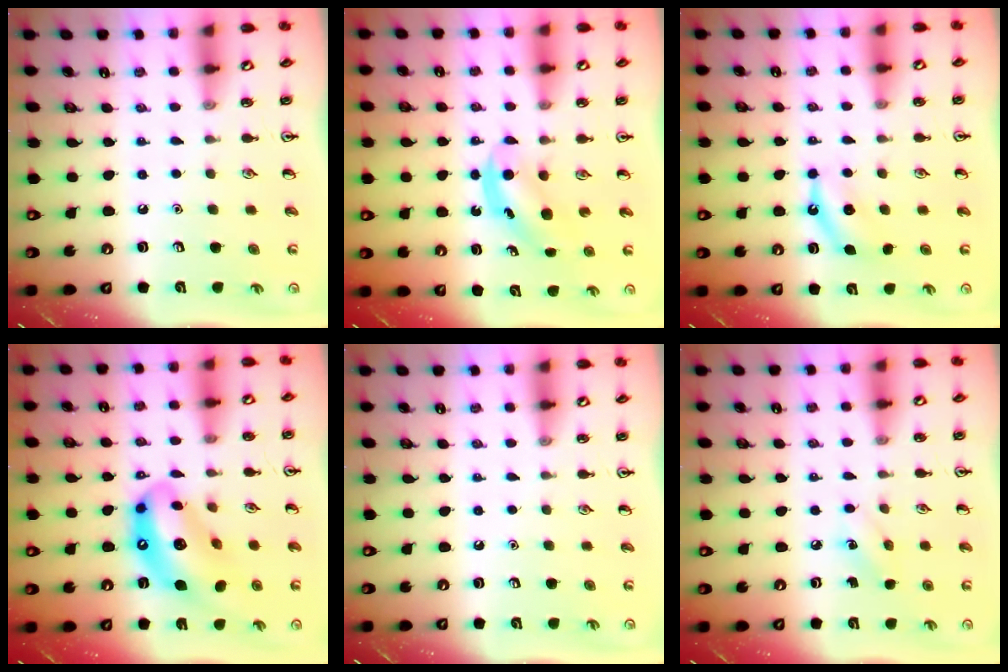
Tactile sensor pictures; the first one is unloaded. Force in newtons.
{"total": 4.8, "press": 4.7, "slide": 0.6}
{"total": 4.8, "press": 4.7, "slide": 0.9}
{"total": 15.3, "press": 14.5, "slide": 4.9}
{"total": 0.0}
{"total": 4.0, "press": 3.8, "slide": 1.3}